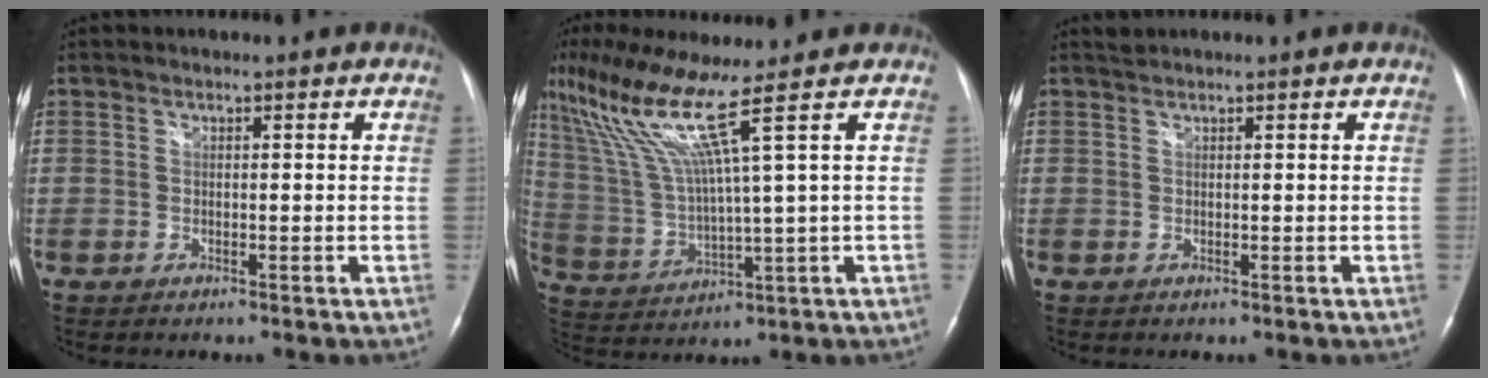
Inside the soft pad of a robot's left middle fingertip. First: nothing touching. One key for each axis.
{"total": 11.8, "fx": 6.7, "fy": -2.4, "fz": 9.5, "tx": -0.196, "ty": 0.002, "tz": 0.134}
{"total": 0.6, "fx": 0.6, "fy": -0.1, "fz": -0.1, "tx": -0.004, "ty": 0.008, "tz": 0.015}